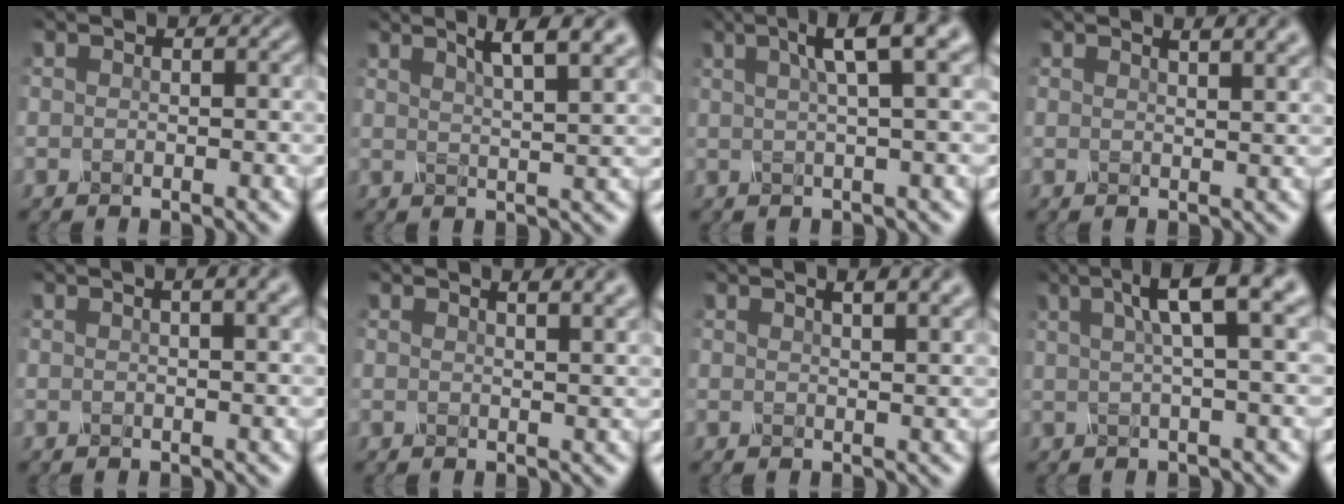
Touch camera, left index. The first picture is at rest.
{"total": 7.1, "force": [4.3, 2.2, 5.2], "torque": [-0.045, 0.029, 0.034]}
{"total": 5.4, "force": [2.3, 1.1, 4.7], "torque": [-0.059, 0.016, 0.027]}
{"total": 4.5, "force": [2.8, 1.8, 3.0], "torque": [-0.009, 0.023, 0.010]}
{"total": 5.1, "force": [2.6, 2.1, 3.8], "torque": [-0.027, 0.025, 0.005]}
{"total": 4.5, "force": [2.8, 1.8, 3.0], "torque": [-0.009, 0.025, 0.007]}
{"total": 4.7, "force": [2.8, 1.9, 3.3], "torque": [-0.013, 0.023, 0.008]}
{"total": 6.0, "force": [2.4, 1.2, 5.4], "torque": [-0.070, 0.015, 0.029]}